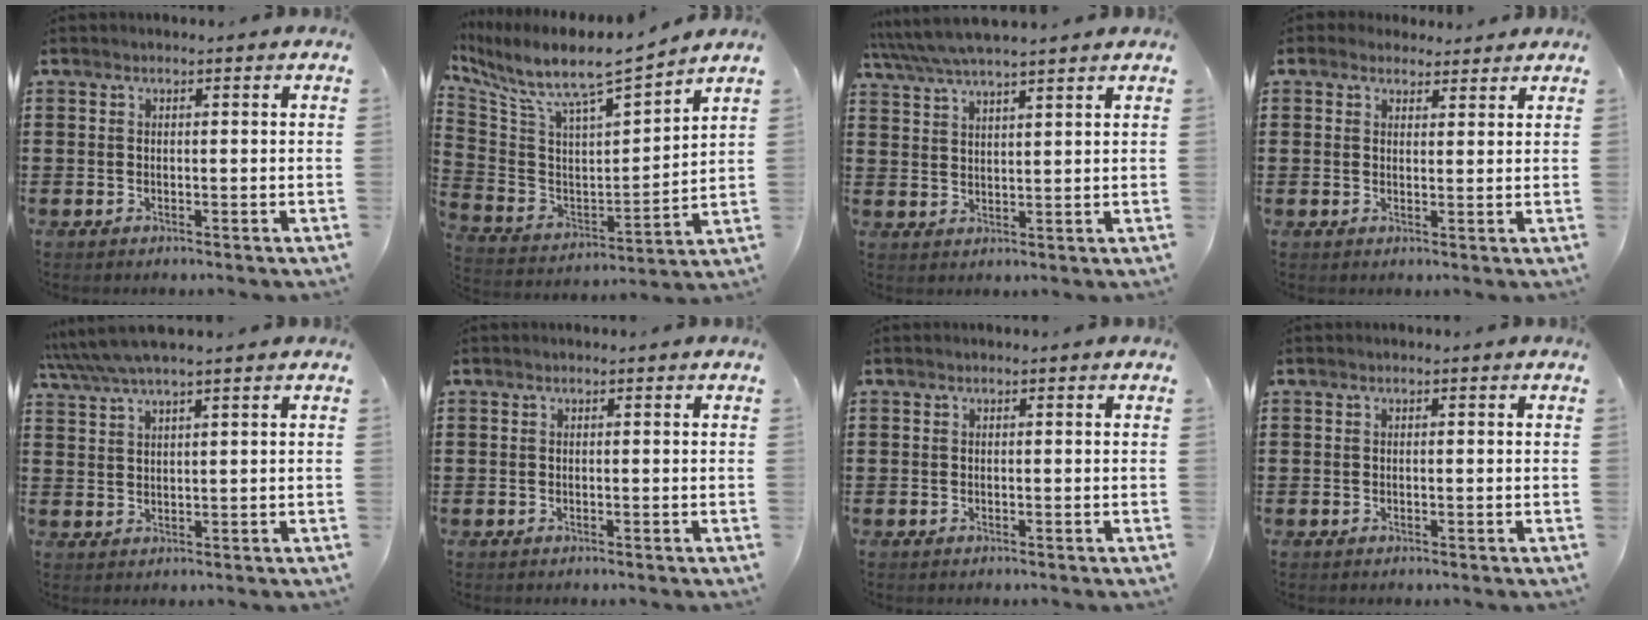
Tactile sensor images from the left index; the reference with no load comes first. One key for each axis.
{"total": 8.1, "fx": 7.0, "fy": 1.2, "fz": 4.0, "tx": -0.112, "ty": -0.055, "tz": 0.112}
{"total": 4.9, "fx": 4.3, "fy": 0.3, "fz": 2.2, "tx": -0.056, "ty": -0.015, "tz": 0.076}
{"total": 2.7, "fx": 2.3, "fy": 1.3, "fz": 0.3, "tx": -0.005, "ty": 0.001, "tz": 0.042}
{"total": 4.1, "fx": 3.3, "fy": 0.2, "fz": 2.4, "tx": -0.056, "ty": -0.003, "tz": 0.058}
{"total": 0.0}
{"total": 0.0}
{"total": 0.0}